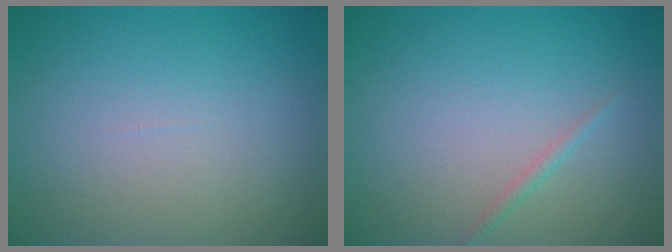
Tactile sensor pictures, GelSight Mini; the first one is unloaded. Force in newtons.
{"total": 0.7, "press": 0.7, "slide": 0.1}